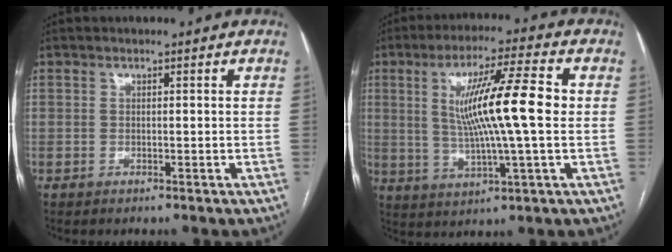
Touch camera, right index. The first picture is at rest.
{"total": 13.0, "force": [1.5, 0.2, 13.0], "torque": [-0.229, 0.006, 0.026]}